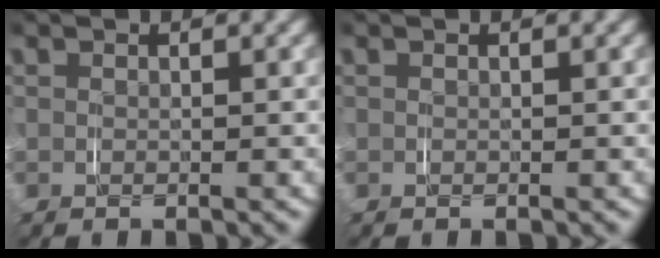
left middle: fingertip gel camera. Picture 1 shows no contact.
{"total": 0.0}